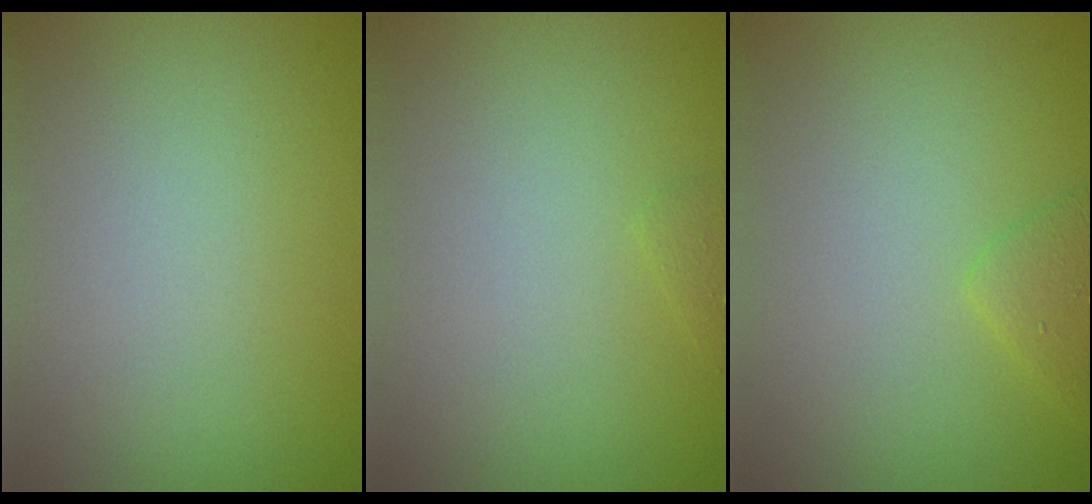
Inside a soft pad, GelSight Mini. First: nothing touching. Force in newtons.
{"total": 0.6, "press": 0.5, "slide": 0.0}
{"total": 1.7, "press": 1.7, "slide": 0.1}